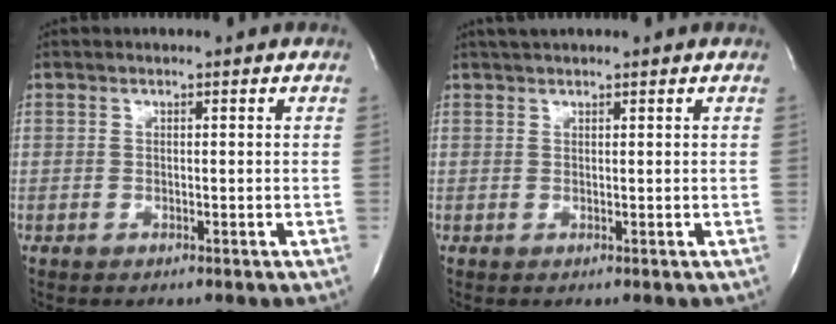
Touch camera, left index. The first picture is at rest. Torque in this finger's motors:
{"motor_torque": [-0.22, -0.28, 0.05, 0.08]}